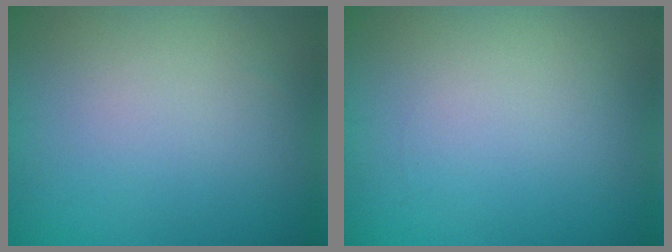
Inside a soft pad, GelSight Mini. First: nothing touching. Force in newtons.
{"total": 0.0}